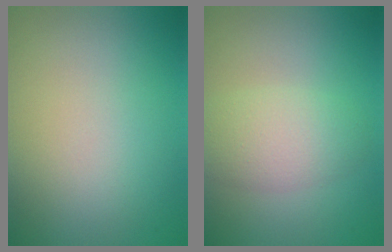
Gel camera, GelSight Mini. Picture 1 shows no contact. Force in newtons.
{"total": 3.7, "press": 3.7, "slide": 0.1}